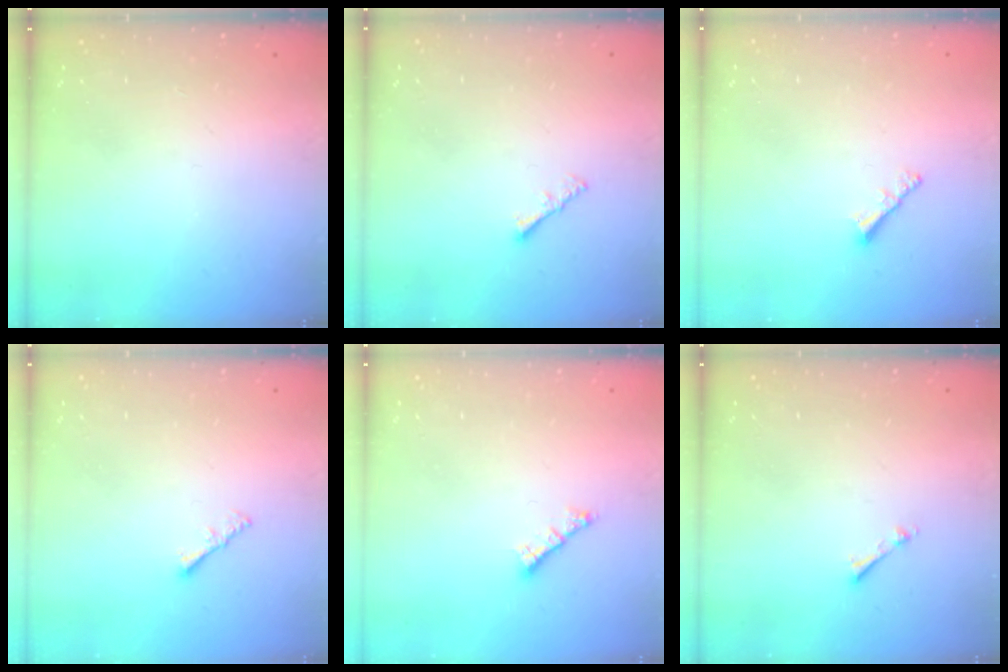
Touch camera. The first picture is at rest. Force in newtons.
{"total": 1.6, "press": 1.5, "slide": 0.5}
{"total": 1.9, "press": 1.8, "slide": 0.5}
{"total": 1.6, "press": 1.5, "slide": 0.5}
{"total": 1.2, "press": 1.2, "slide": 0.3}
{"total": 0.6, "press": 0.6, "slide": 0.2}